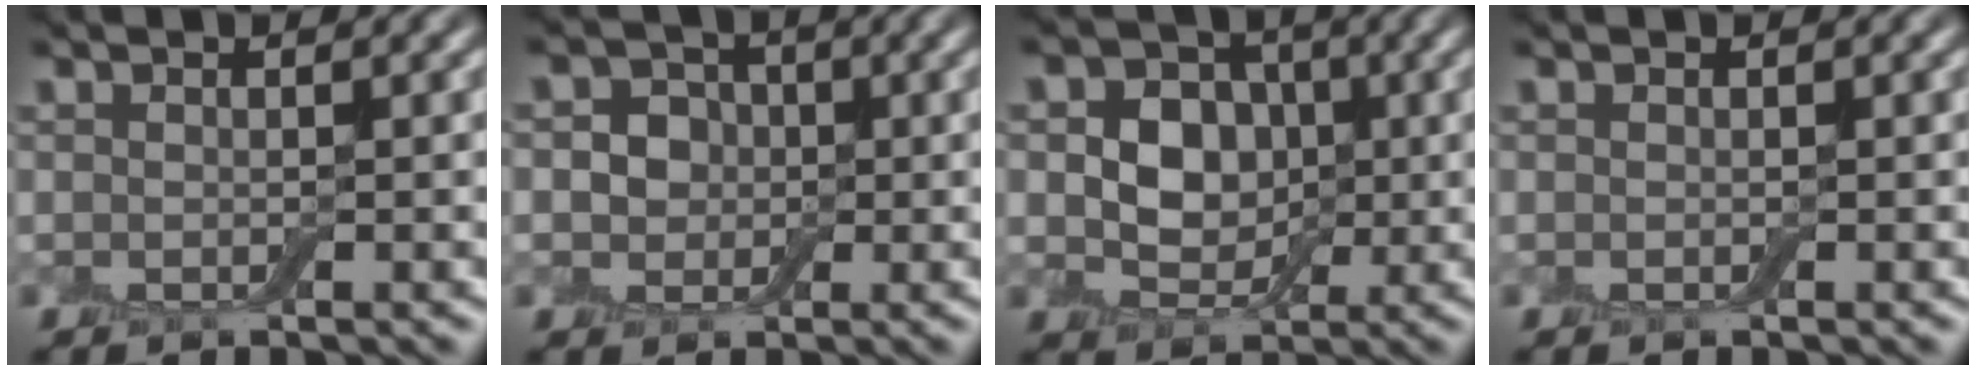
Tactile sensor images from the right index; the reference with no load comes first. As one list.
[{"total": 3.2, "force": [-0.2, 2.9, 1.3], "torque": [-0.007, 0.003, -0.023]}, {"total": 5.3, "force": [0.0, 4.4, 2.9], "torque": [-0.042, -0.002, -0.013]}, {"total": 0.0}]